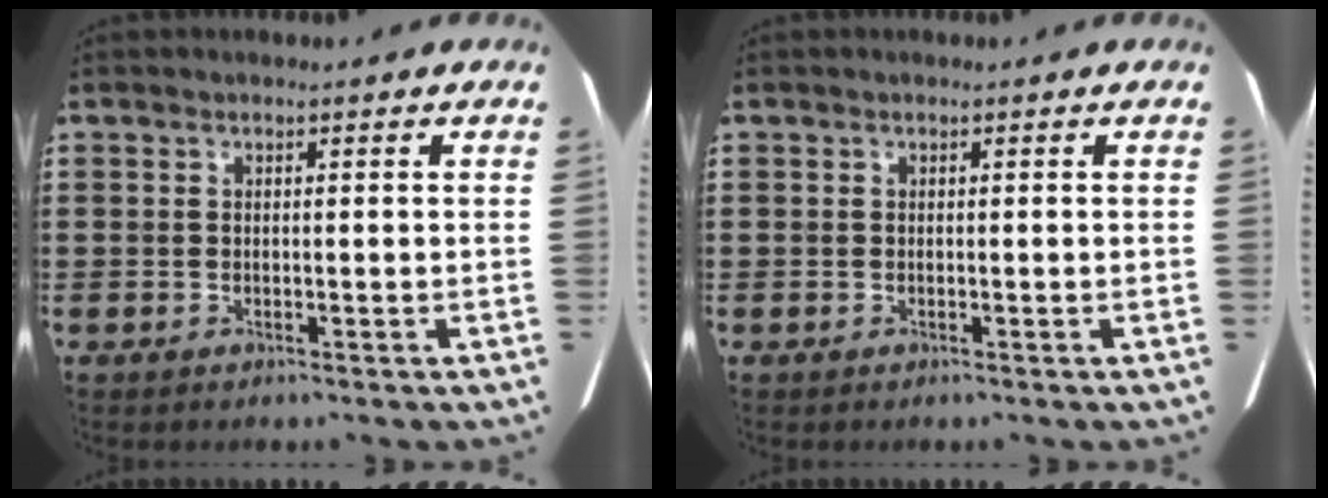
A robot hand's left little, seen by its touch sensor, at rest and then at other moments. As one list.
[{"total": 0.0}]